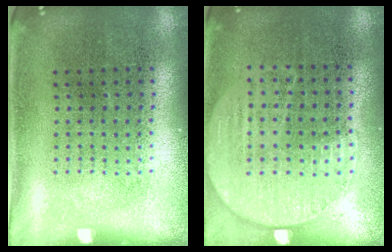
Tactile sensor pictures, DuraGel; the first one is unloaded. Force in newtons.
{"total": 0.8, "press": 0.6, "slide": 0.5}